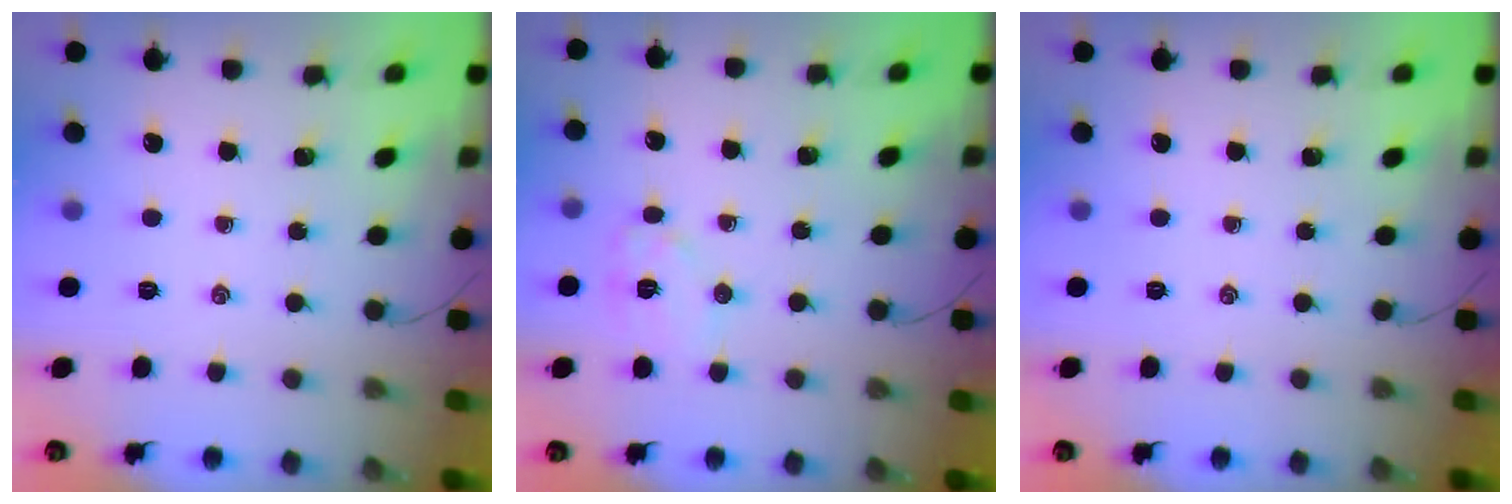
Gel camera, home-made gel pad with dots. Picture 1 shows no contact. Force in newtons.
{"total": 7.7, "press": 7.7, "slide": 0.6}
{"total": 0.0}